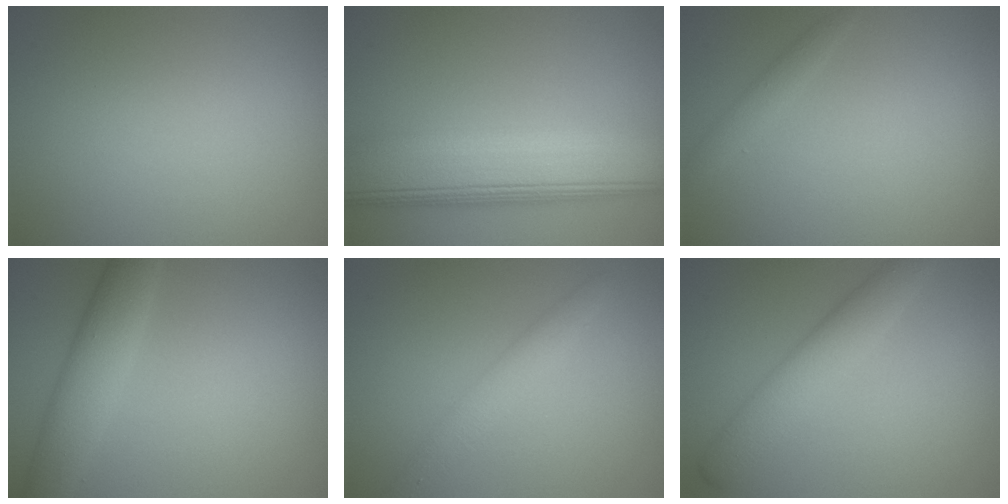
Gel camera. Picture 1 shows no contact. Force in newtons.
{"total": 9.7, "press": 9.7, "slide": 0.6}
{"total": 1.1, "press": 1.1, "slide": 0.1}
{"total": 4.0, "press": 4.0, "slide": 0.2}
{"total": 2.3, "press": 2.3, "slide": 0.1}
{"total": 3.8, "press": 3.8, "slide": 0.1}